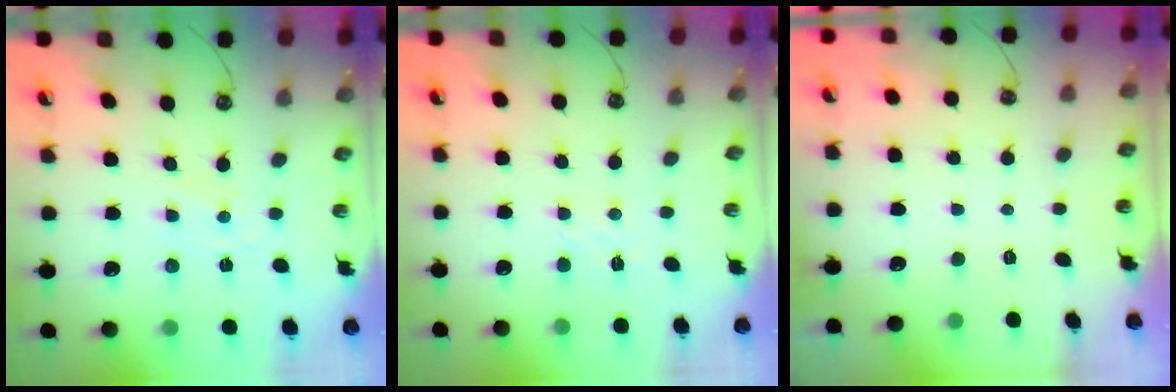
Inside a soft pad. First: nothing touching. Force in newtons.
{"total": 3.6, "press": 3.6, "slide": 0.4}
{"total": 0.0}